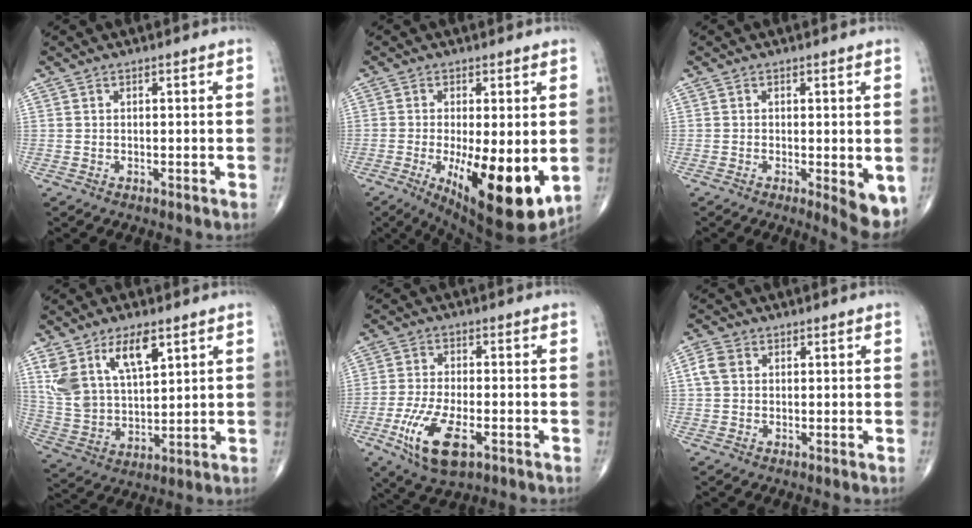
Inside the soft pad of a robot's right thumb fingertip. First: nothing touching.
{"total": 16.6, "force": [-3.7, 5.5, 15.2], "torque": [-0.213, -0.030, -0.037]}
{"total": 5.9, "force": [-1.3, 1.9, 5.4], "torque": [-0.064, -0.015, -0.018]}
{"total": 13.1, "force": [6.8, 6.4, 9.2], "torque": [-0.166, -0.023, 0.142]}
{"total": 11.2, "force": [-4.4, 4.6, 9.2], "torque": [-0.187, 0.001, -0.076]}
{"total": 3.6, "force": [0.8, 2.8, 2.0], "torque": [-0.043, 0.009, 0.013]}